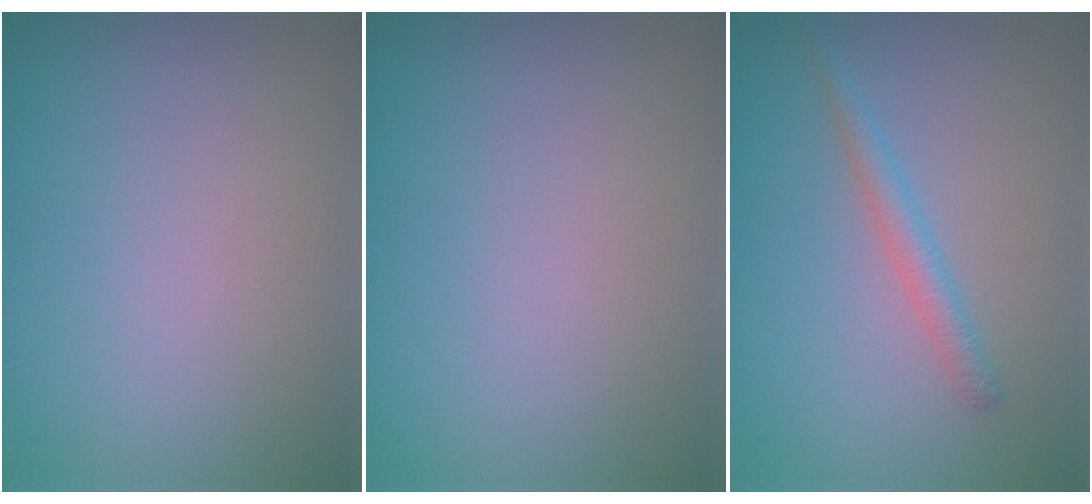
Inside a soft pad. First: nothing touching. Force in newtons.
{"total": 0.0}
{"total": 1.7, "press": 1.7, "slide": 0.1}